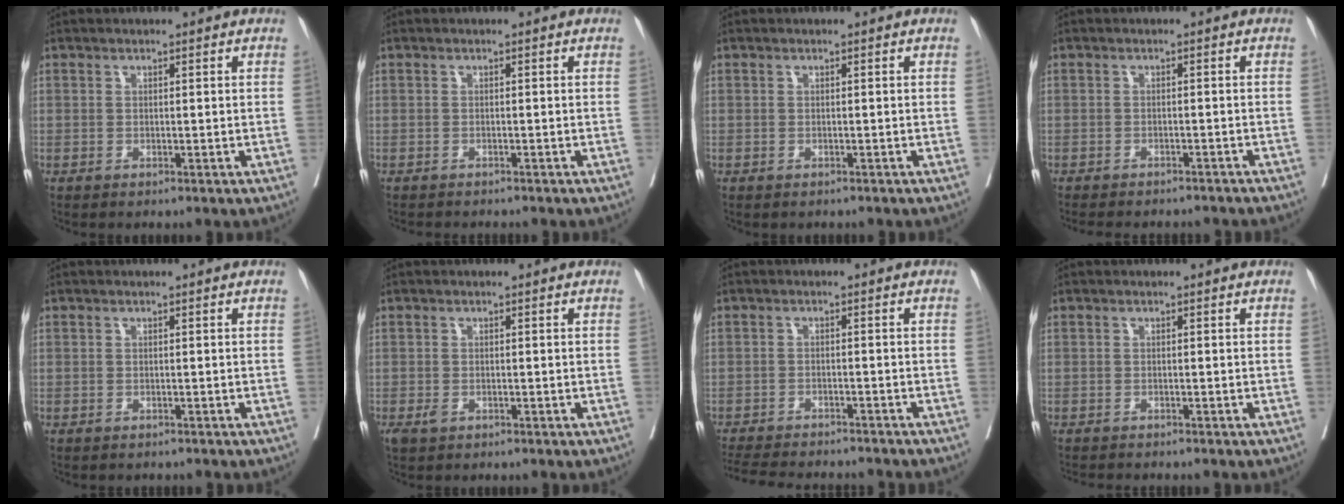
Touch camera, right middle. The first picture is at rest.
{"total": 3.6, "force": [-3.3, 0.8, 1.2], "torque": [-0.016, -0.005, -0.044]}
{"total": 0.6, "force": [-0.6, 0.3, 0.1], "torque": [-0.006, 0.001, -0.011]}
{"total": 11.2, "force": [-10.2, 2.6, 3.8], "torque": [-0.053, -0.002, -0.116]}
{"total": 1.3, "force": [-1.2, 0.5, 0.2], "torque": [-0.009, -0.001, -0.017]}
{"total": 1.6, "force": [-0.8, 1.0, 1.0], "torque": [-0.023, -0.001, -0.009]}
{"total": 14.4, "force": [-13.2, 2.3, 5.3], "torque": [-0.107, -0.018, -0.181]}
{"total": 3.1, "force": [-2.9, 0.4, 1.0], "torque": [-0.012, -0.006, -0.043]}